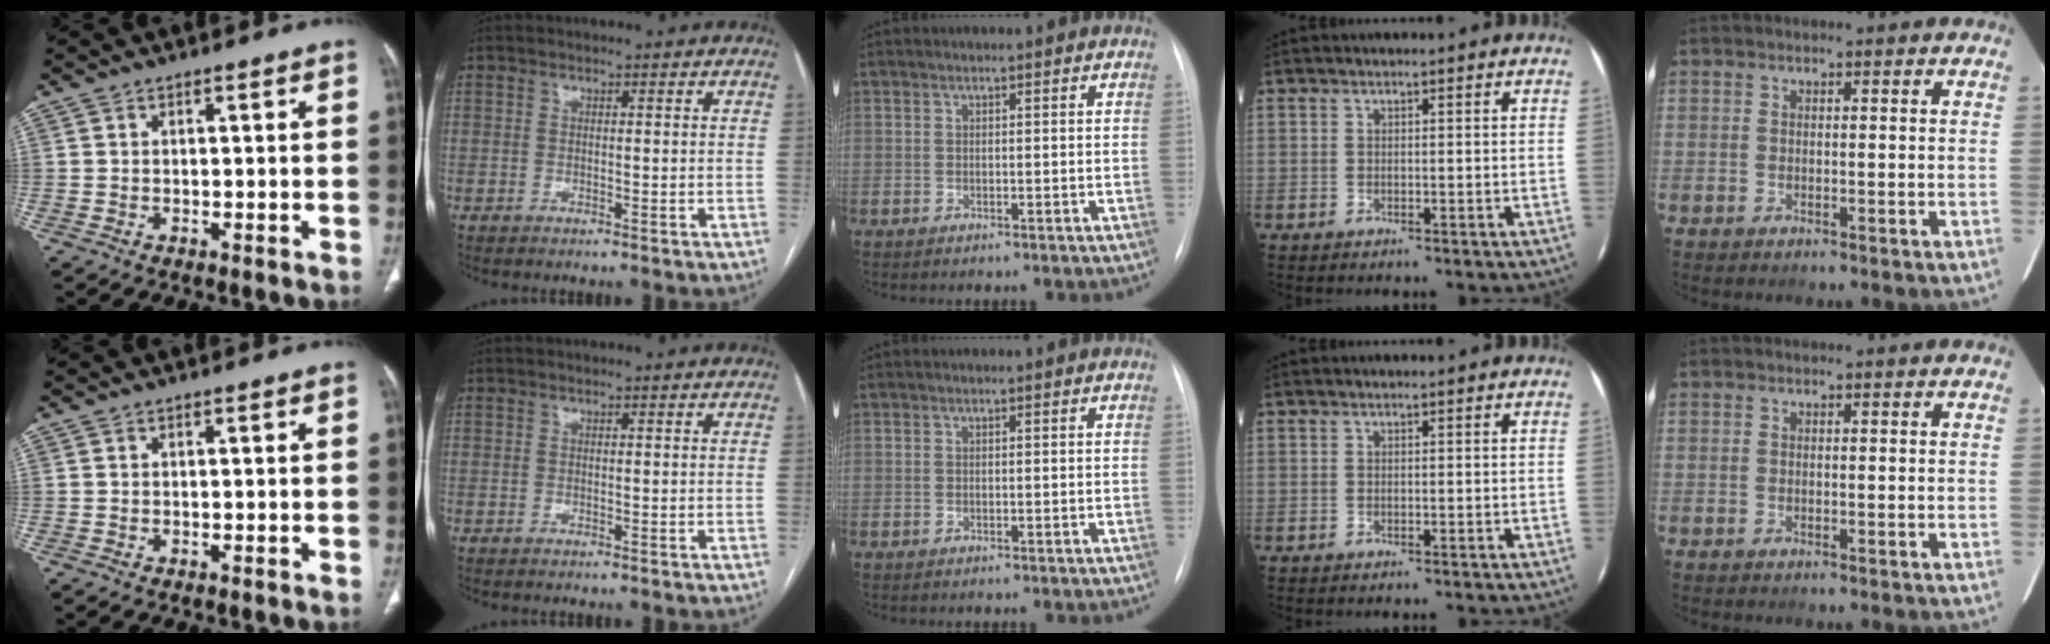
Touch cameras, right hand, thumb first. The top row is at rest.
{}